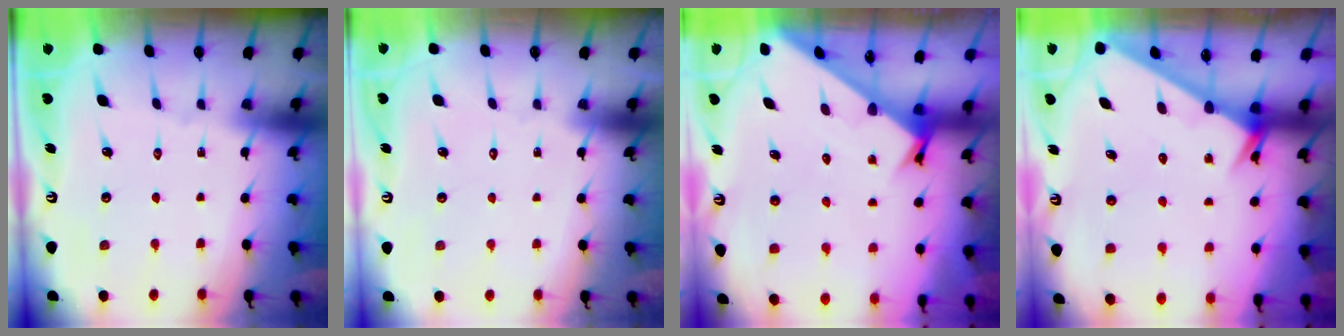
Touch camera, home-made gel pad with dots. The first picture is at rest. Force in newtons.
{"total": 1.7, "press": 1.7, "slide": 0.1}
{"total": 2.2, "press": 2.2, "slide": 0.1}
{"total": 2.6, "press": 2.6, "slide": 0.0}